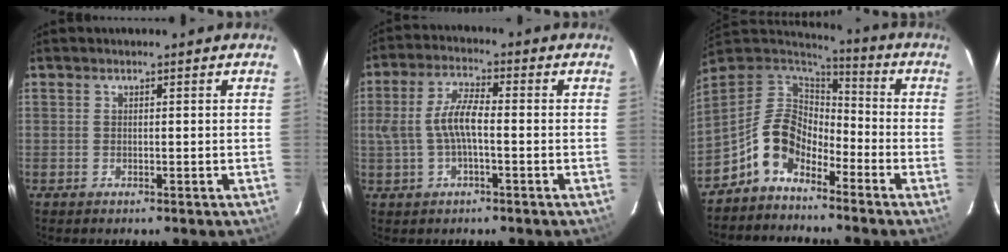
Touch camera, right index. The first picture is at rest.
{"total": 6.8, "force": [-1.0, 2.2, 6.4], "torque": [-0.133, 0.011, -0.014]}
{"total": 10.5, "force": [-6.4, 6.0, 5.7], "torque": [-0.118, 0.027, -0.128]}